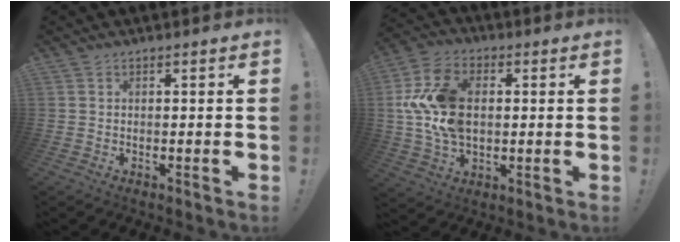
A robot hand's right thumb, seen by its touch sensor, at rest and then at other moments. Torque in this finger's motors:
{"motor_torque": [1.97, 1.73, 1.16, -0.44, 0.02]}